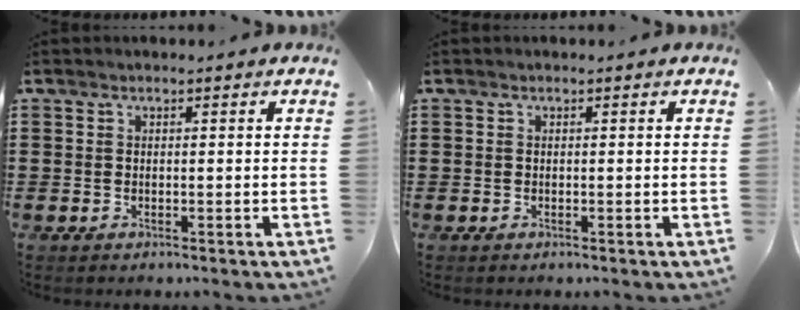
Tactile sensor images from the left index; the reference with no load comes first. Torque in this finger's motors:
{"motor_torque": [0.00, 0.00, 0.00, 0.00]}